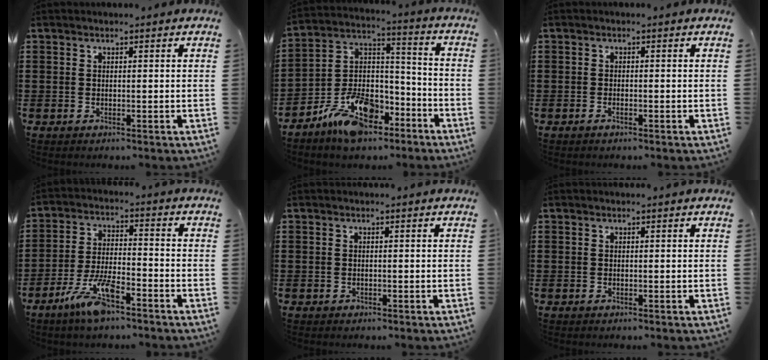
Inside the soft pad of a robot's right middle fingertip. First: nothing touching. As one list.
[{"total": 13.2, "force": [-9.7, 6.0, 6.6], "torque": [-0.128, 0.048, -0.182]}, {"total": 0.7, "force": [-0.4, 0.1, 0.6], "torque": [-0.014, -0.006, -0.006]}, {"total": 8.5, "force": [-5.5, 2.2, 6.0], "torque": [-0.134, -0.002, -0.105]}, {"total": 0.0}, {"total": 0.0}]